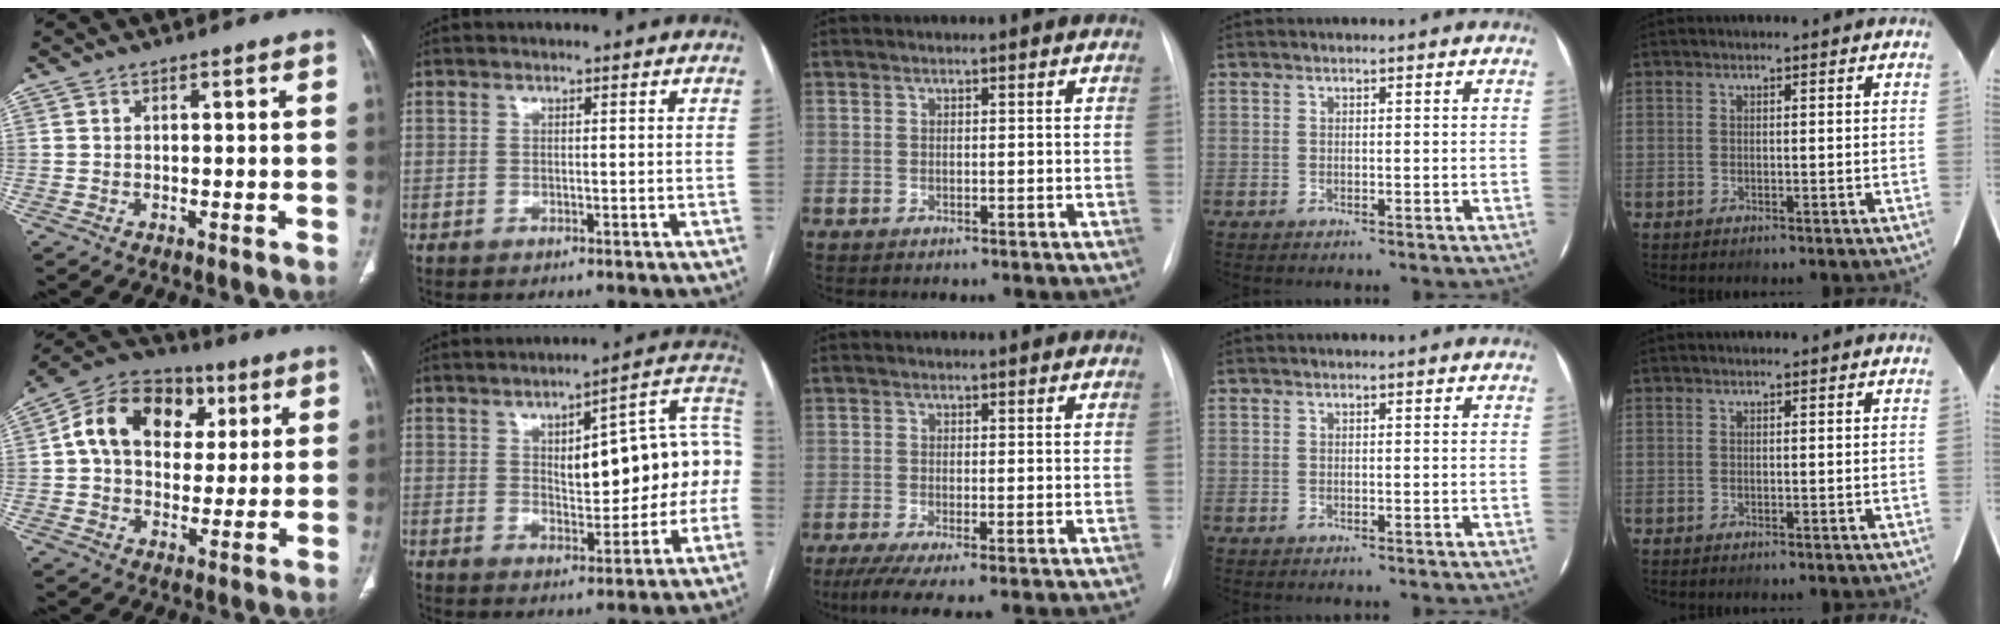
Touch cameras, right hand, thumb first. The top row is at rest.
{"thumb": {"total": 16.6, "force": [4.3, 12.5, 10.1], "torque": [-0.140, 0.016, 0.063]}, "index": {"total": 15.2, "force": [0.4, 4.7, 14.4], "torque": [-0.191, 0.043, 0.014]}, "middle": {"total": 5.3, "force": [-3.2, 0.8, 4.1], "torque": [-0.072, -0.018, -0.057]}}